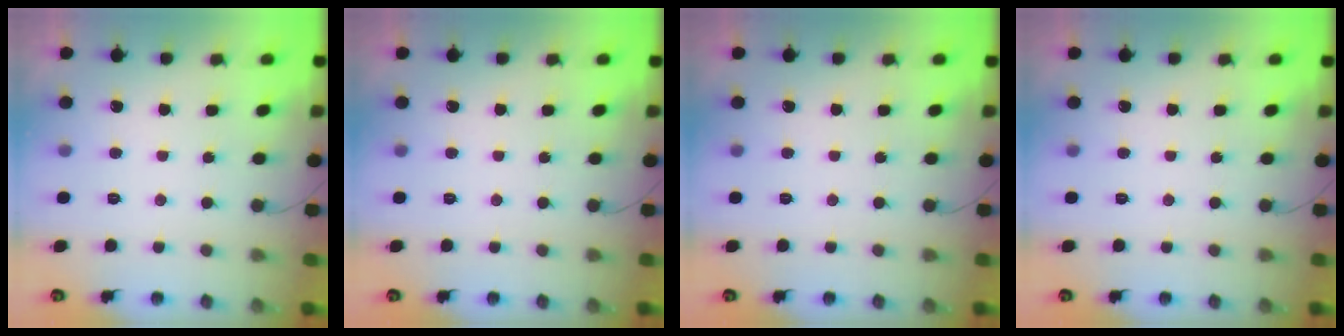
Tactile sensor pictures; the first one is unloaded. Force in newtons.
{"total": 0.0}
{"total": 0.0}
{"total": 0.0}